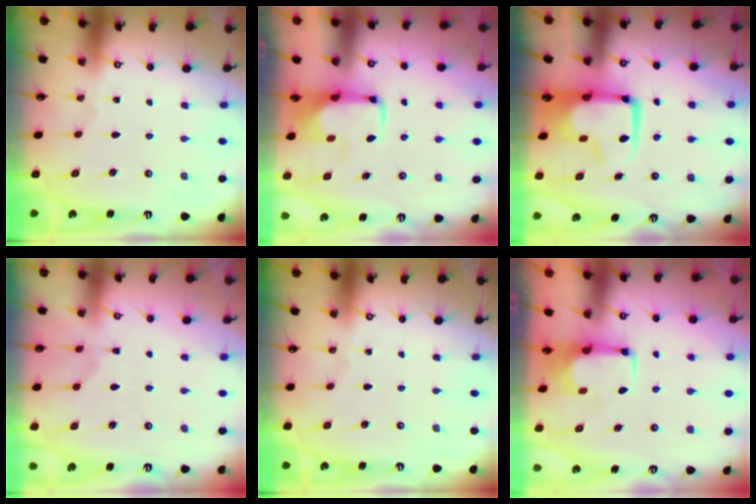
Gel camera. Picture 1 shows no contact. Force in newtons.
{"total": 1.0, "press": 0.7, "slide": 0.7}
{"total": 10.5, "press": 10.4, "slide": 1.2}
{"total": 1.3, "press": 0.5, "slide": 1.2}
{"total": 0.0}
{"total": 1.9, "press": 1.6, "slide": 1.0}